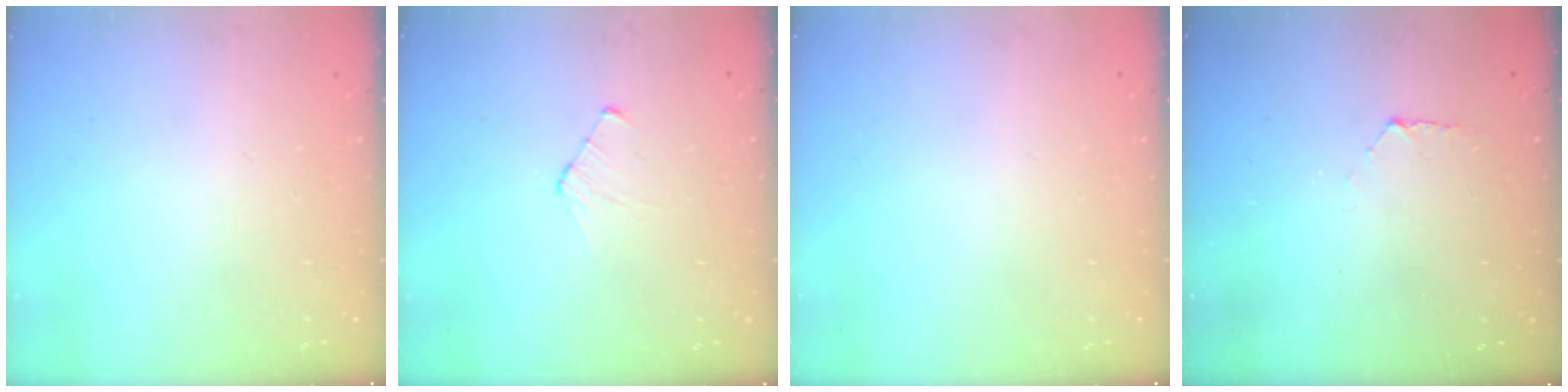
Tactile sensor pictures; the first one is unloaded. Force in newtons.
{"total": 5.0, "press": 5.0, "slide": 0.5}
{"total": 0.0}
{"total": 5.1, "press": 5.0, "slide": 0.5}